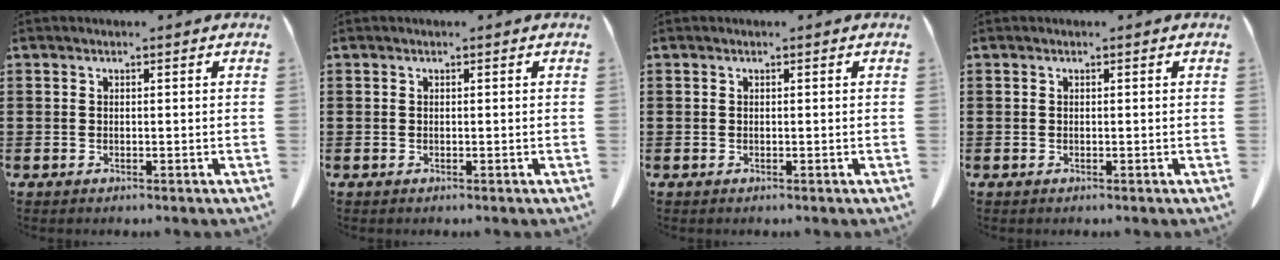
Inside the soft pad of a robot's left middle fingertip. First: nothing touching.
{"total": 0.0}
{"total": 0.0}
{"total": 0.0}